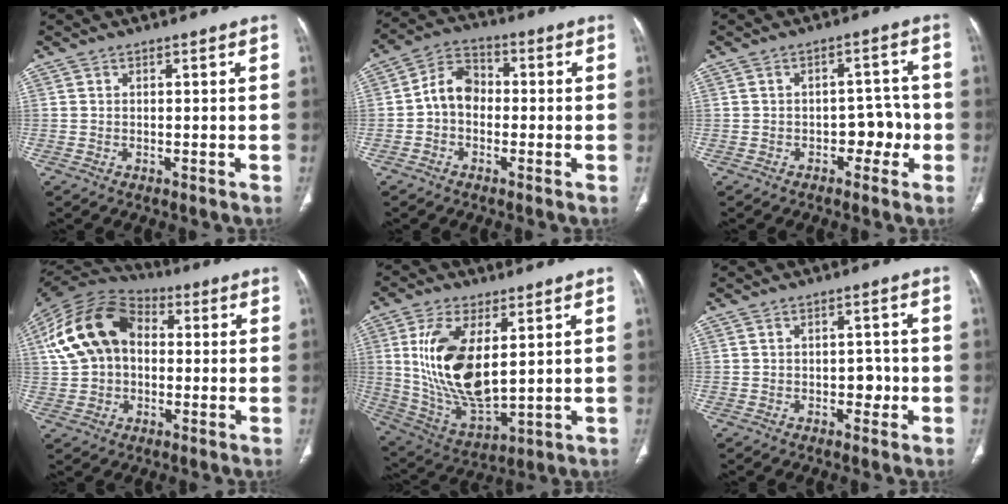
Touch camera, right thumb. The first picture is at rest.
{"total": 7.1, "force": [-0.8, 5.4, 4.6], "torque": [-0.062, 0.027, -0.031]}
{"total": 4.9, "force": [-1.7, 3.3, 3.1], "torque": [-0.014, 0.027, -0.027]}
{"total": 17.0, "force": [2.4, 12.3, 11.6], "torque": [-0.211, 0.032, 0.033]}
{"total": 17.7, "force": [3.7, 8.5, 15.1], "torque": [-0.290, -0.024, 0.086]}
{"total": 2.6, "force": [-0.6, 1.8, 1.7], "torque": [-0.009, 0.006, -0.009]}